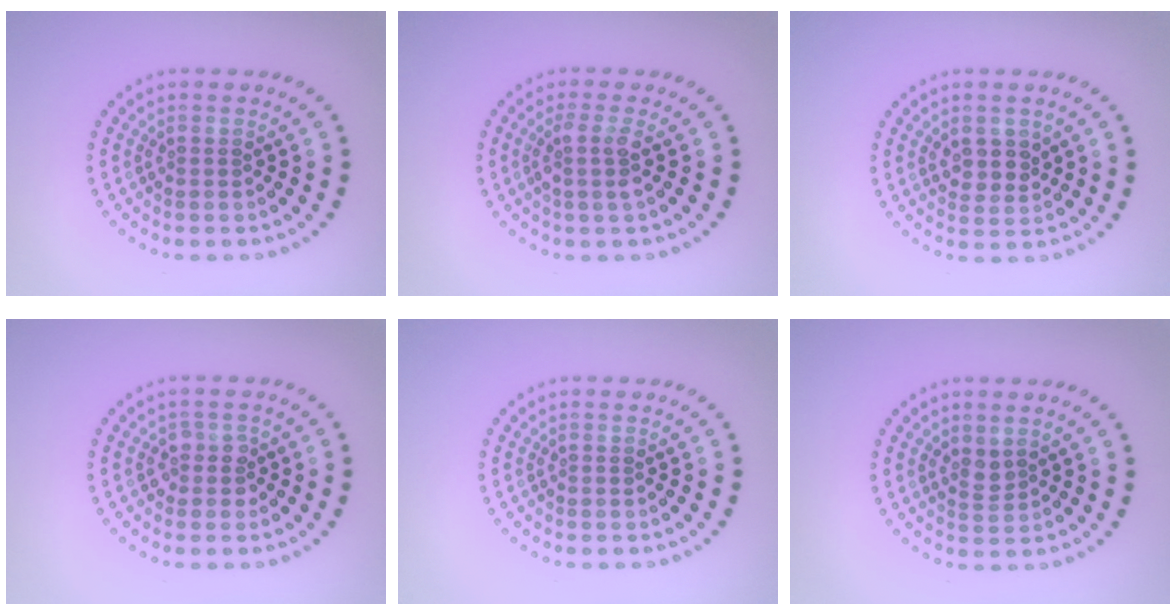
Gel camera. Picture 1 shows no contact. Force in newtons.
{"total": 2.1, "press": 1.6, "slide": 1.4}
{"total": 2.4, "press": 2.2, "slide": 0.9}
{"total": 1.7, "press": 1.6, "slide": 0.7}
{"total": 0.0}
{"total": 1.5, "press": 1.2, "slide": 0.9}